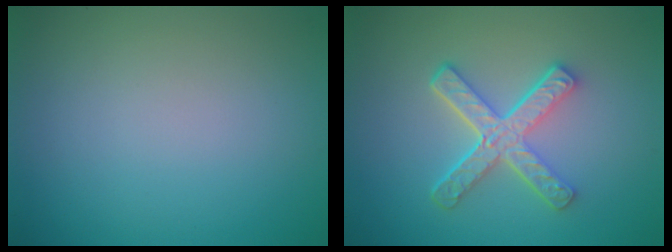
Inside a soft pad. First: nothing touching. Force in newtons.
{"total": 5.1, "press": 3.6, "slide": 3.6}